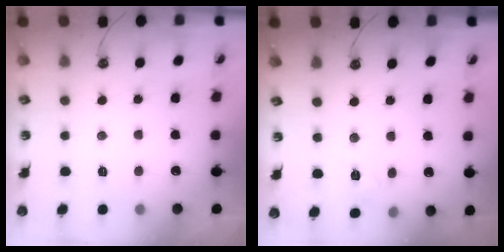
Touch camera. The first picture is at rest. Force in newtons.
{"total": 4.8, "press": 4.7, "slide": 0.6}